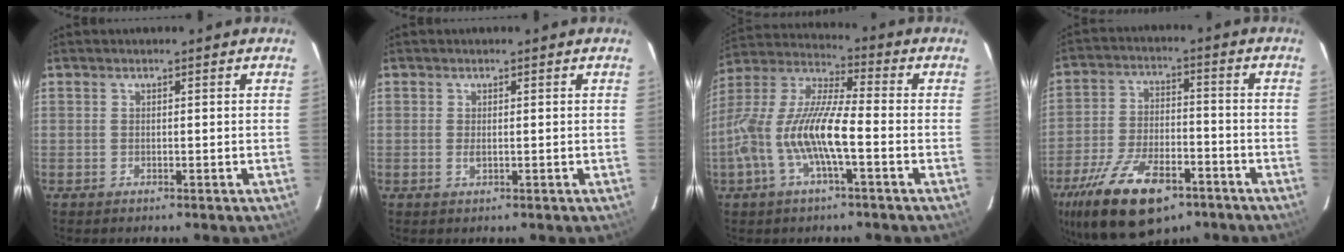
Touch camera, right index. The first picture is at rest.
{"total": 1.2, "force": [-0.2, 0.4, 1.1], "torque": [-0.023, -0.001, -0.003]}
{"total": 15.7, "force": [-4.4, 3.4, 14.7], "torque": [-0.293, -0.005, -0.089]}
{"total": 20.1, "force": [-12.6, 9.1, 12.8], "torque": [-0.268, -0.028, -0.208]}